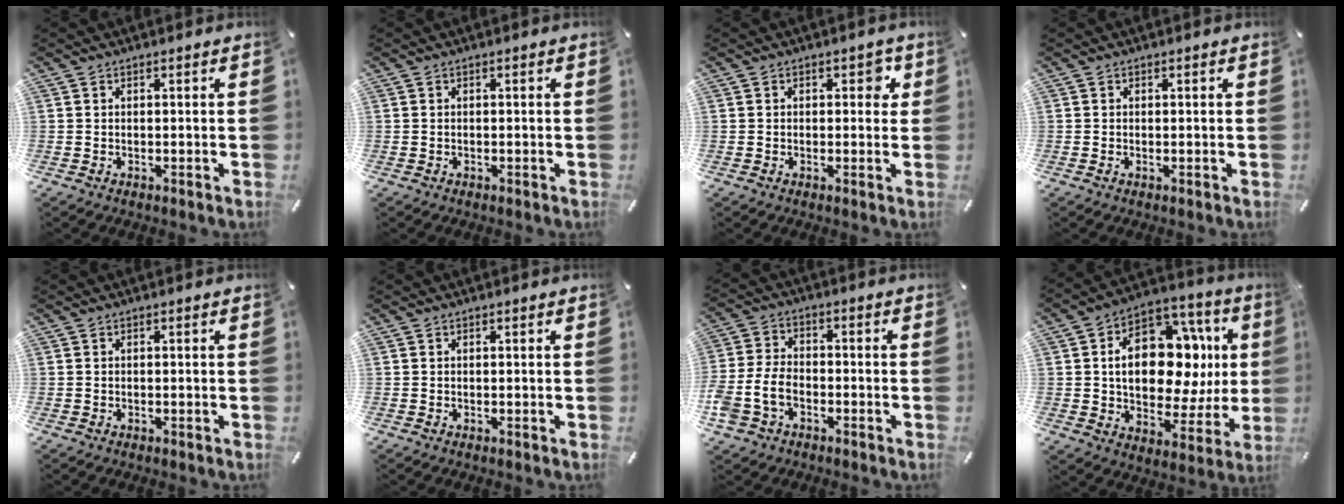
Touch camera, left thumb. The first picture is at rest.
{"total": 0.0}
{"total": 2.7, "force": [0.6, 1.9, 1.8], "torque": [-0.015, 0.001, 0.002]}
{"total": 0.0}
{"total": 0.0}
{"total": 0.0}
{"total": 7.9, "force": [-3.1, 5.8, 4.3], "torque": [-0.103, 0.014, -0.058]}
{"total": 21.8, "force": [3.7, 13.4, 16.8], "torque": [-0.267, -0.023, 0.066]}